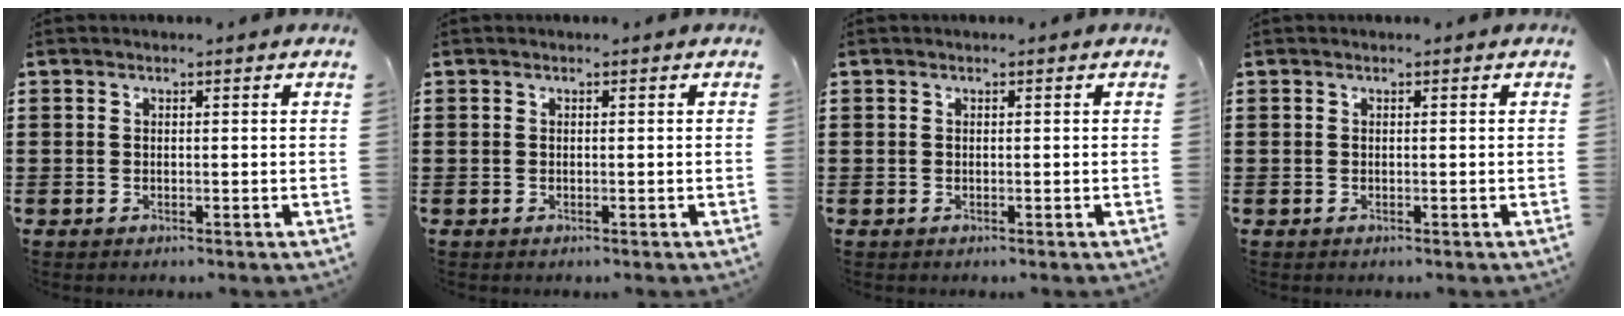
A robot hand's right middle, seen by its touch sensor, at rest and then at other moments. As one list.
[{"total": 0.0}, {"total": 0.0}, {"total": 0.0}]